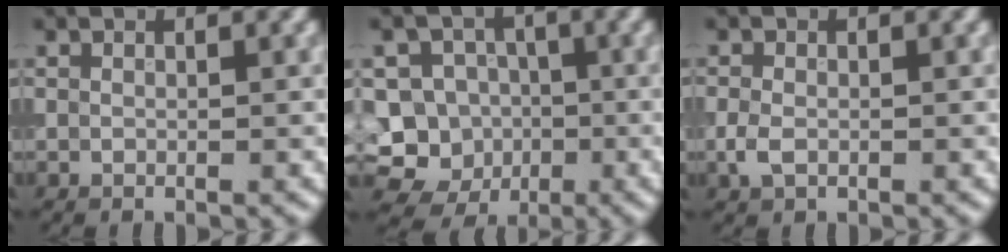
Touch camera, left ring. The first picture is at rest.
{"total": 10.6, "force": [-3.5, 9.8, 2.3], "torque": [-0.038, 0.003, -0.077]}
{"total": 1.7, "force": [-0.5, 1.2, 1.2], "torque": [-0.028, 0.000, -0.011]}